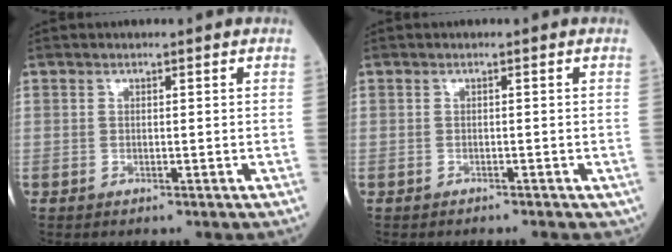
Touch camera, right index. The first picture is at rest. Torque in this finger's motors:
{"motor_torque": [0.23, -0.41, 0.14, 0.01]}